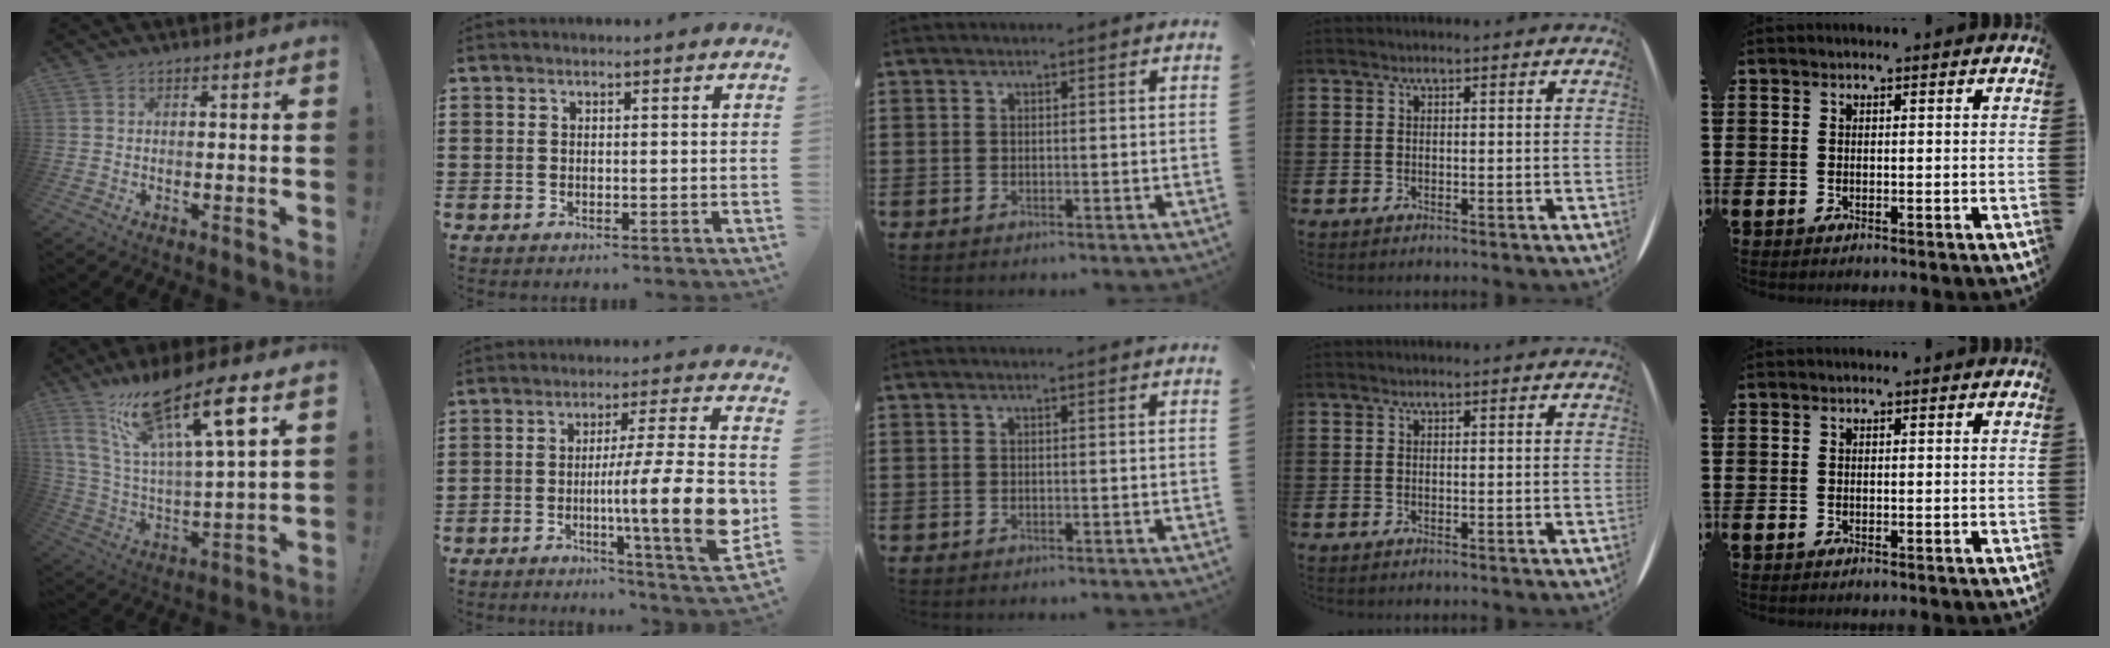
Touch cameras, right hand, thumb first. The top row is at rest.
{"thumb": {"total": 20.7, "force": [13.3, 4.6, 15.2], "torque": [-0.257, -0.076, 0.217]}, "index": {"total": 14.8, "force": [-2.9, 1.2, 14.5], "torque": [-0.224, -0.019, -0.055]}}